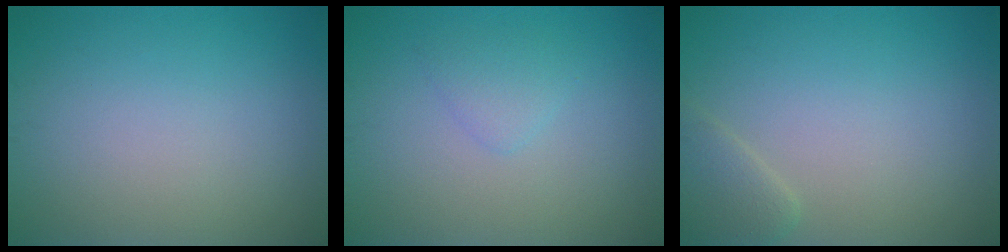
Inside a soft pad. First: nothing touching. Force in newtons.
{"total": 1.4, "press": 1.4, "slide": 0.1}
{"total": 2.0, "press": 2.0, "slide": 0.2}